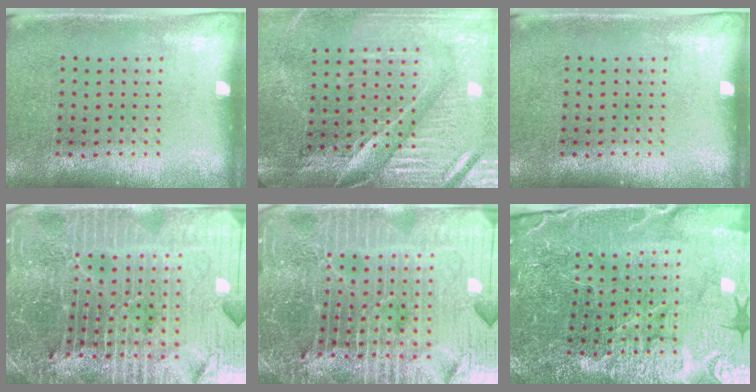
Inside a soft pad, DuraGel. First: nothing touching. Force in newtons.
{"total": 4.6, "press": 4.0, "slide": 2.1}
{"total": 0.0}
{"total": 7.3, "press": 6.4, "slide": 3.7}
{"total": 7.3, "press": 6.4, "slide": 3.7}
{"total": 4.9, "press": 4.7, "slide": 1.4}